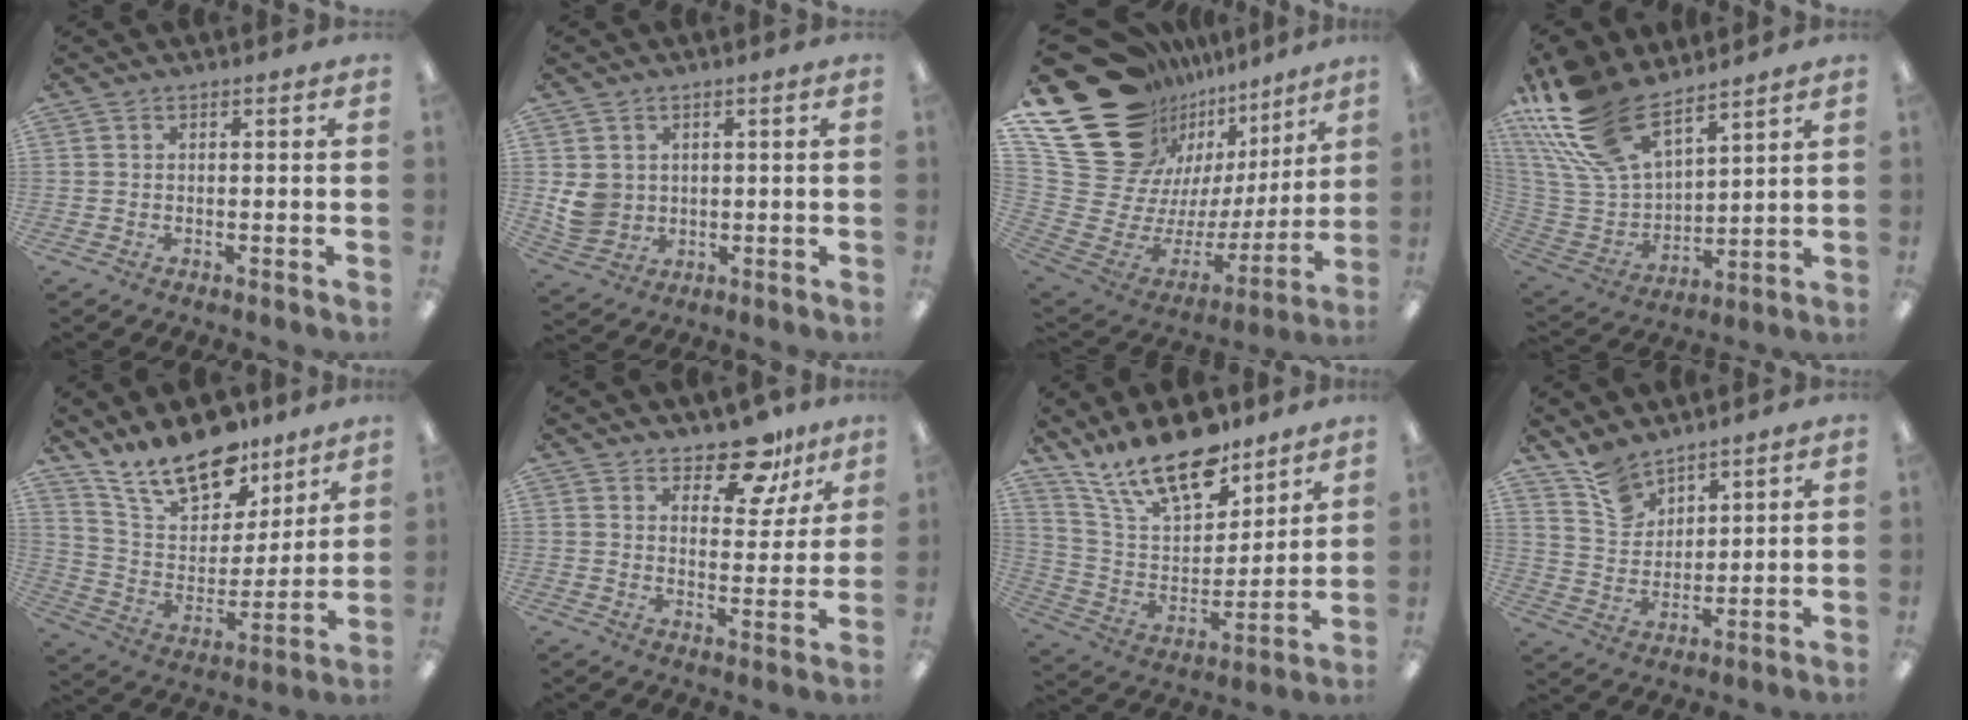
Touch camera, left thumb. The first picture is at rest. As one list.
[{"total": 6.8, "force": [1.2, 6.3, 2.3], "torque": [-0.043, 0.004, 0.025]}, {"total": 28.2, "force": [14.9, 18.7, 14.8], "torque": [-0.242, -0.125, 0.332]}, {"total": 21.8, "force": [15.2, 10.6, 11.5], "torque": [-0.274, -0.081, 0.281]}, {"total": 18.0, "force": [14.3, 8.1, 7.3], "torque": [-0.140, -0.092, 0.260]}, {"total": 11.2, "force": [8.9, 5.0, 4.7], "torque": [-0.060, -0.059, 0.160]}, {"total": 19.8, "force": [15.3, 7.8, 9.8], "torque": [-0.200, -0.091, 0.275]}, {"total": 9.2, "force": [7.6, 4.8, 1.7], "torque": [-0.044, -0.045, 0.148]}]